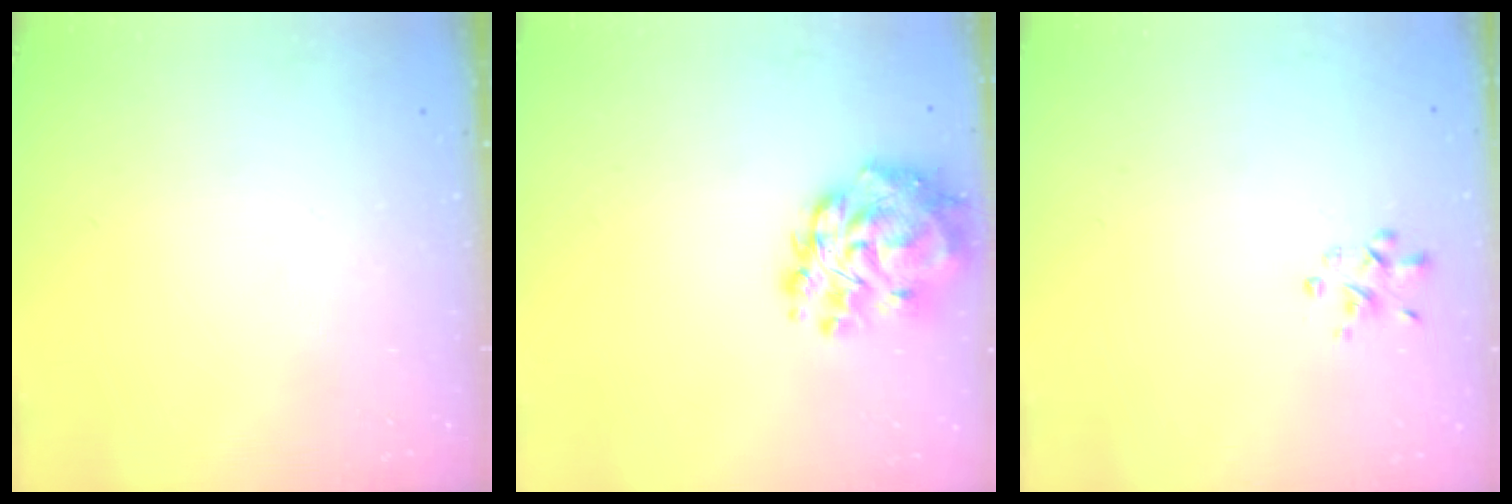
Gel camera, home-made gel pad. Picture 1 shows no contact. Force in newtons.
{"total": 15.0, "press": 14.2, "slide": 4.6}
{"total": 1.5, "press": 1.5, "slide": 0.3}